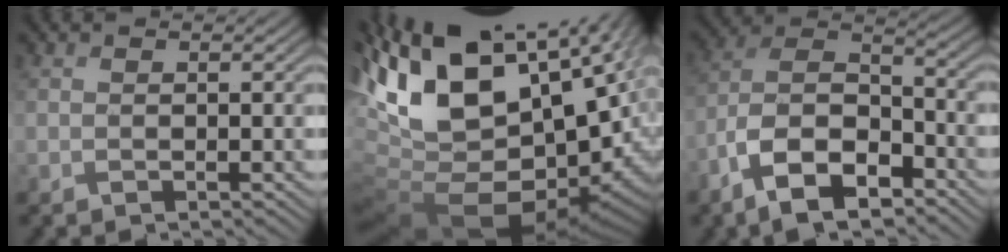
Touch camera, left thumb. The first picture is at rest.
{"total": 18.9, "force": [1.8, 10.9, 15.3], "torque": [-0.285, -0.029, 0.071]}
{"total": 12.2, "force": [-7.8, 5.5, 7.5], "torque": [-0.137, -0.004, -0.164]}